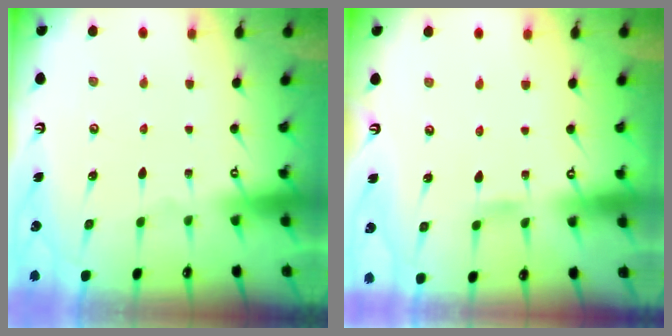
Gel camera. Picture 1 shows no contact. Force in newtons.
{"total": 2.0, "press": 2.0, "slide": 0.2}